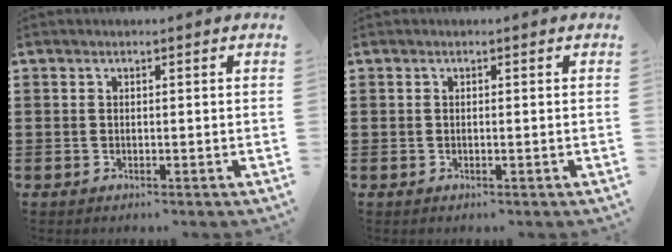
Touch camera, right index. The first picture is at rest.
{"total": 0.0}